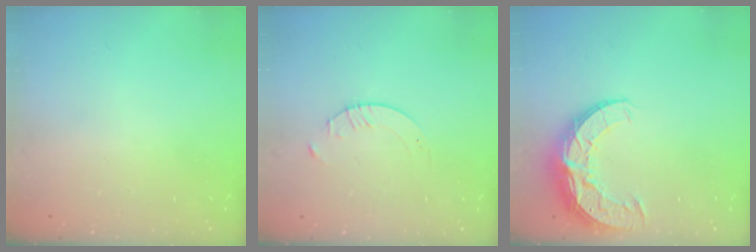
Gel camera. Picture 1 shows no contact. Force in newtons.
{"total": 1.6, "press": 1.6, "slide": 0.2}
{"total": 11.0, "press": 10.9, "slide": 0.8}